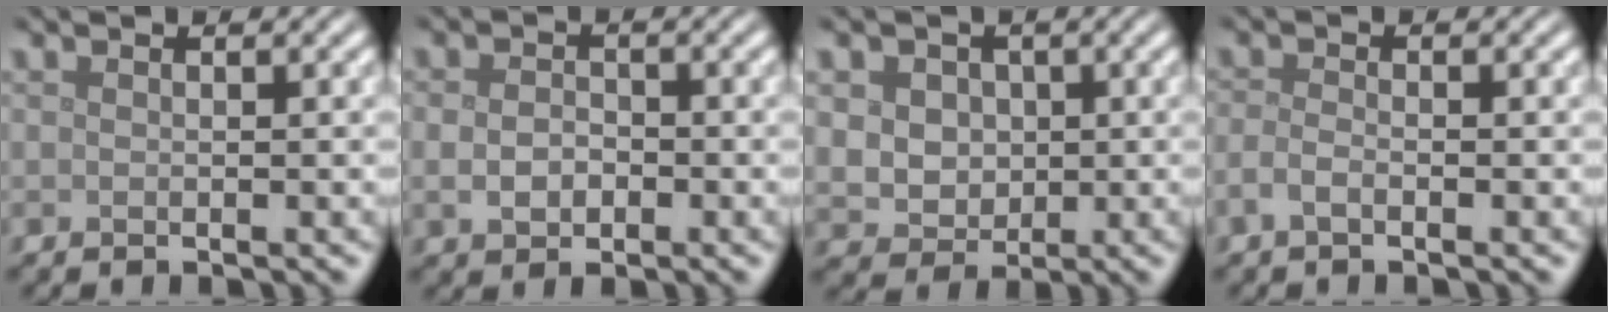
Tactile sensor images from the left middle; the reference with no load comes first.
{"total": 2.2, "force": [-0.5, 1.6, 1.4], "torque": [-0.030, -0.002, -0.012]}
{"total": 5.7, "force": [1.5, 4.9, 2.6], "torque": [-0.054, 0.019, 0.021]}
{"total": 1.4, "force": [-0.9, 0.5, 0.9], "torque": [-0.025, -0.001, -0.021]}